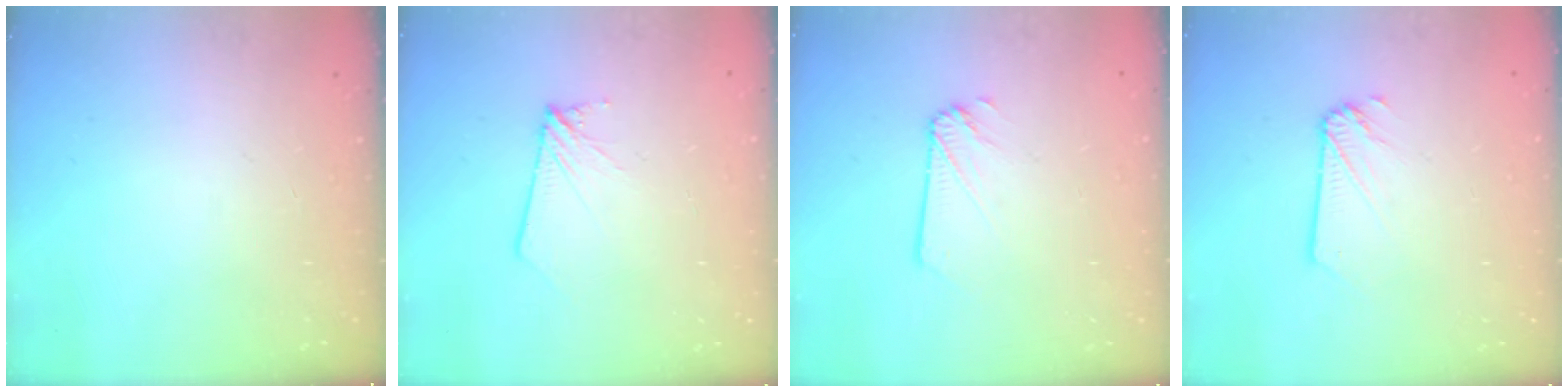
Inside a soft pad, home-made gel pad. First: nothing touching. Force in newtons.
{"total": 2.6, "press": 2.6, "slide": 0.2}
{"total": 1.6, "press": 1.6, "slide": 0.1}
{"total": 2.0, "press": 2.0, "slide": 0.2}